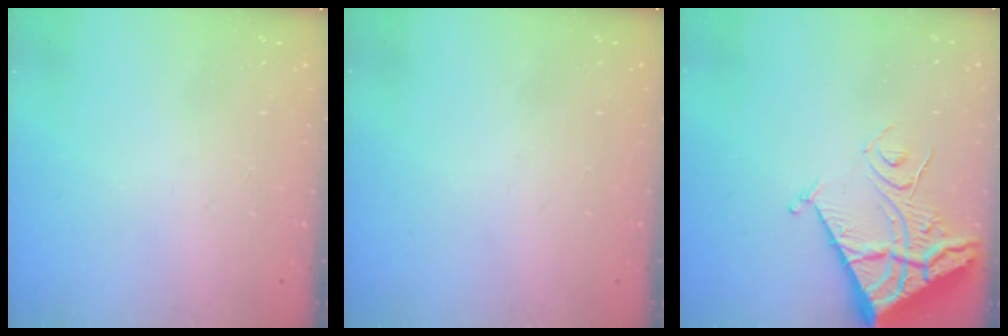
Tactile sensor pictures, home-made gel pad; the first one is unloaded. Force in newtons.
{"total": 0.0}
{"total": 11.3, "press": 11.3, "slide": 1.4}